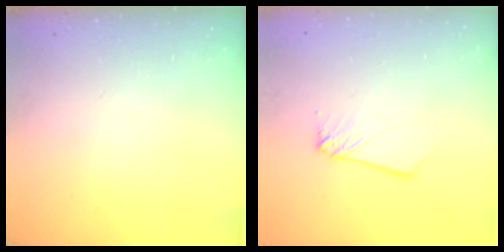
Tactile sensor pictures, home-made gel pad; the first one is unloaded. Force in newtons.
{"total": 2.5, "press": 2.5, "slide": 0.1}